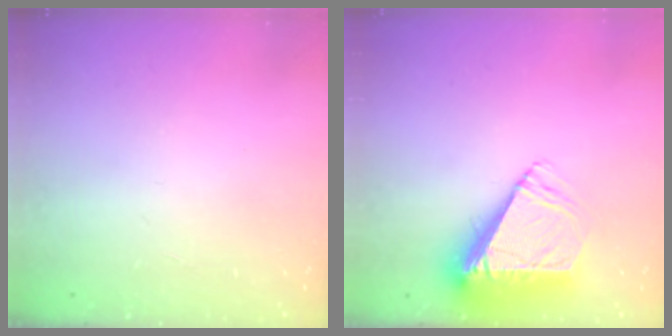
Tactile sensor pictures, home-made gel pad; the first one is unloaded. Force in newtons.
{"total": 10.4, "press": 10.3, "slide": 1.5}